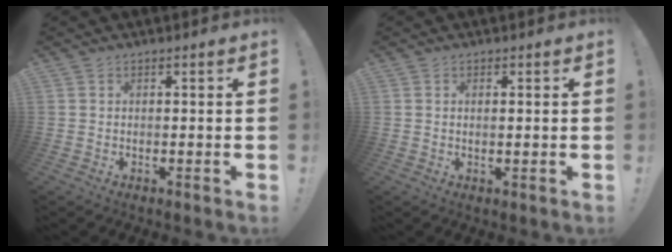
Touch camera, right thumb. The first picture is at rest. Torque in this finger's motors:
{"motor_torque": [-0.11, -0.01, -0.18, 0.04, -0.02]}